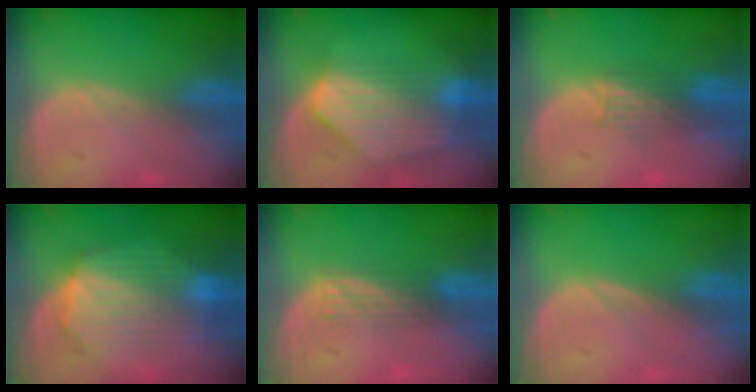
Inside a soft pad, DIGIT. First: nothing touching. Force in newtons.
{"total": 8.8, "press": 7.8, "slide": 4.0}
{"total": 3.5, "press": 3.2, "slide": 1.5}
{"total": 8.9, "press": 8.9, "slide": 0.4}
{"total": 2.8, "press": 2.5, "slide": 1.3}
{"total": 0.0}